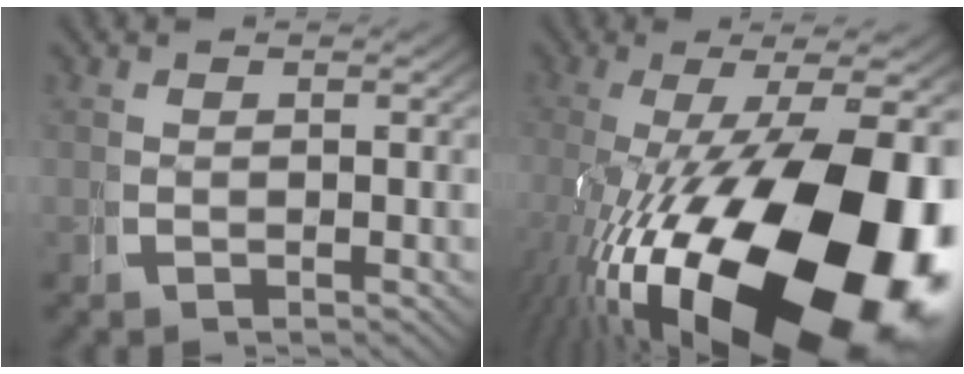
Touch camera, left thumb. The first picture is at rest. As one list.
[{"total": 26.4, "force": [-5.9, 14.5, 21.3], "torque": [-0.384, -0.078, -0.040]}]